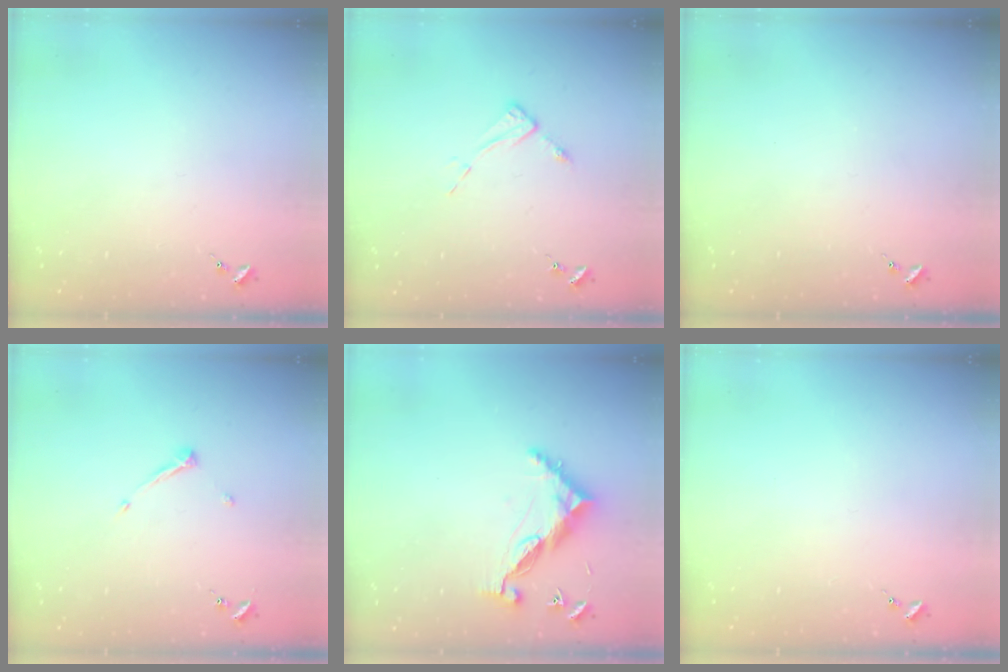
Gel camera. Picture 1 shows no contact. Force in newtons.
{"total": 5.3, "press": 5.2, "slide": 0.1}
{"total": 0.0}
{"total": 5.8, "press": 5.8, "slide": 0.7}
{"total": 9.0, "press": 9.0, "slide": 0.8}
{"total": 0.0}